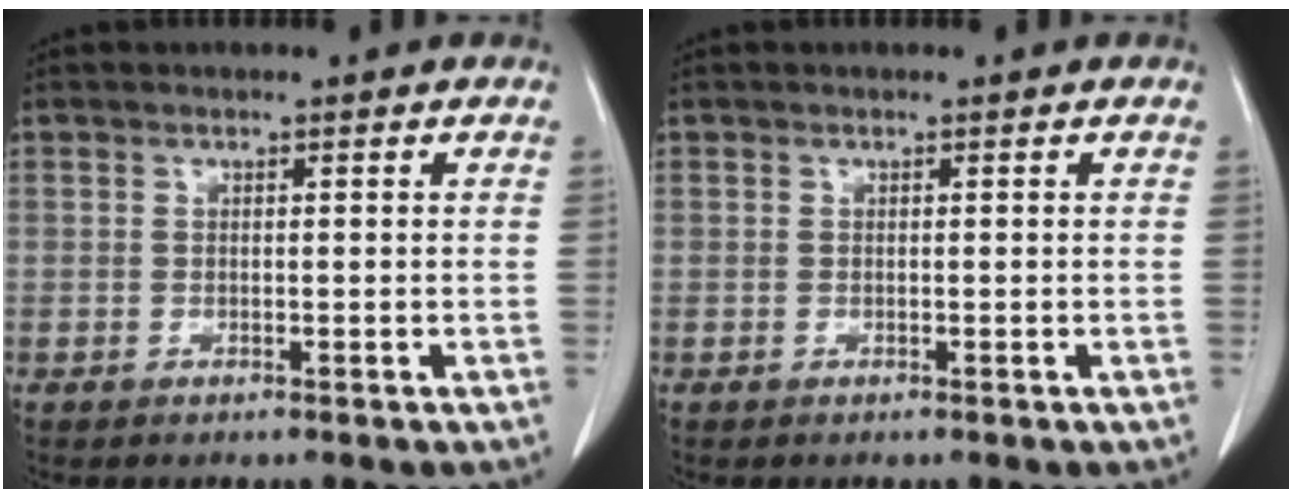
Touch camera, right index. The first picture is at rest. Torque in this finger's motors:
{"motor_torque": [0.00, 0.00, 0.00, 0.00]}